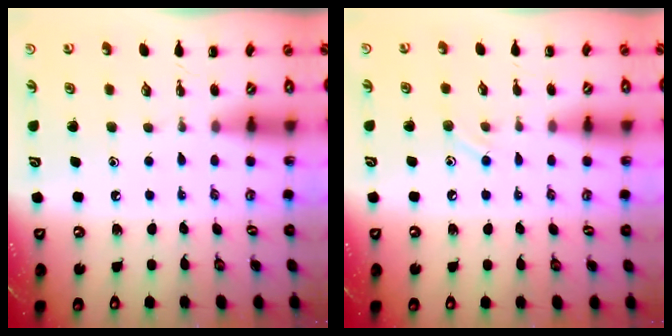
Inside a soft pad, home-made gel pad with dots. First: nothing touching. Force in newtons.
{"total": 6.2, "press": 6.0, "slide": 1.5}